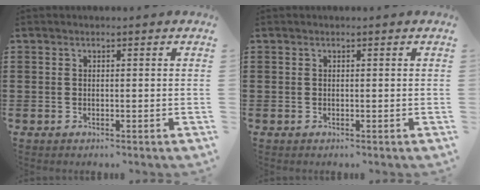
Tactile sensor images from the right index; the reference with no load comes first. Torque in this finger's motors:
{"motor_torque": [0.21, -0.04, 0.00, 0.01]}